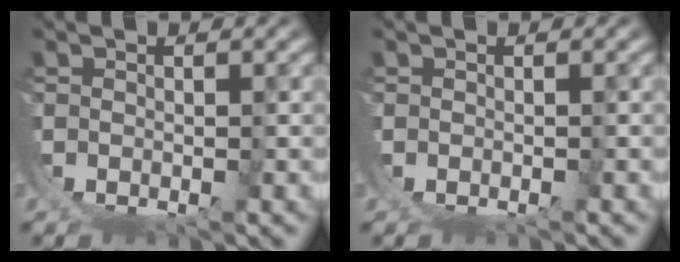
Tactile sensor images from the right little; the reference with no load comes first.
{"total": 0.0}